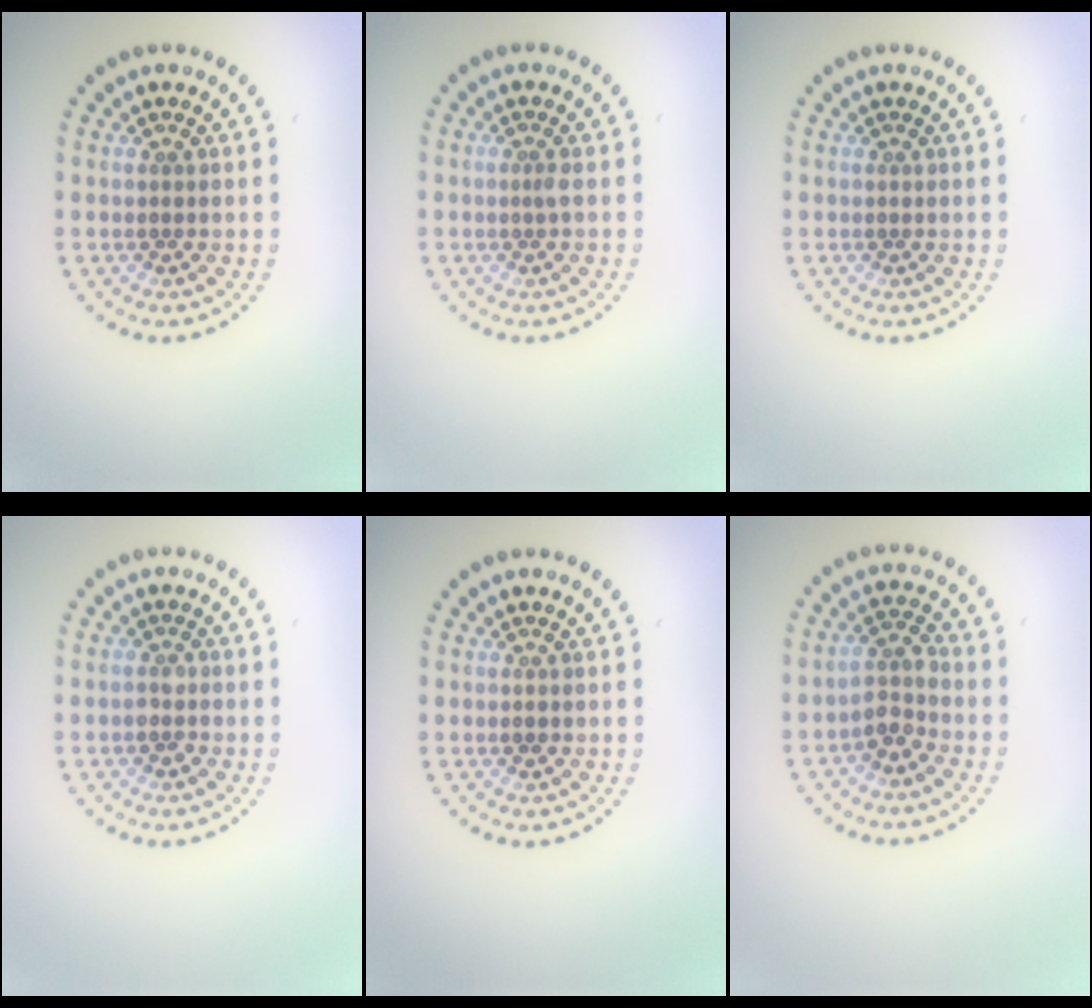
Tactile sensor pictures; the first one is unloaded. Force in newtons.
{"total": 0.5, "press": 0.4, "slide": 0.4}
{"total": 0.0}
{"total": 1.3, "press": 1.1, "slide": 0.6}
{"total": 0.6, "press": 0.6, "slide": 0.1}
{"total": 2.2, "press": 1.9, "slide": 1.1}